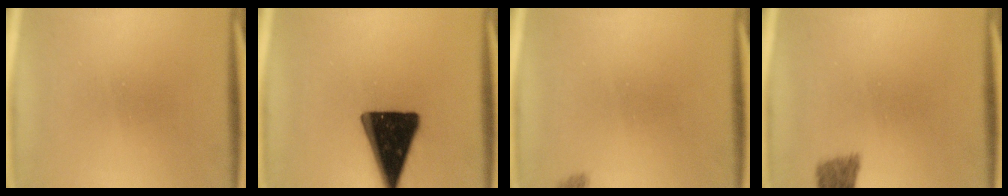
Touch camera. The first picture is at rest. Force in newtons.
{"total": 19.6}
{"total": 1.3}
{"total": 3.1}